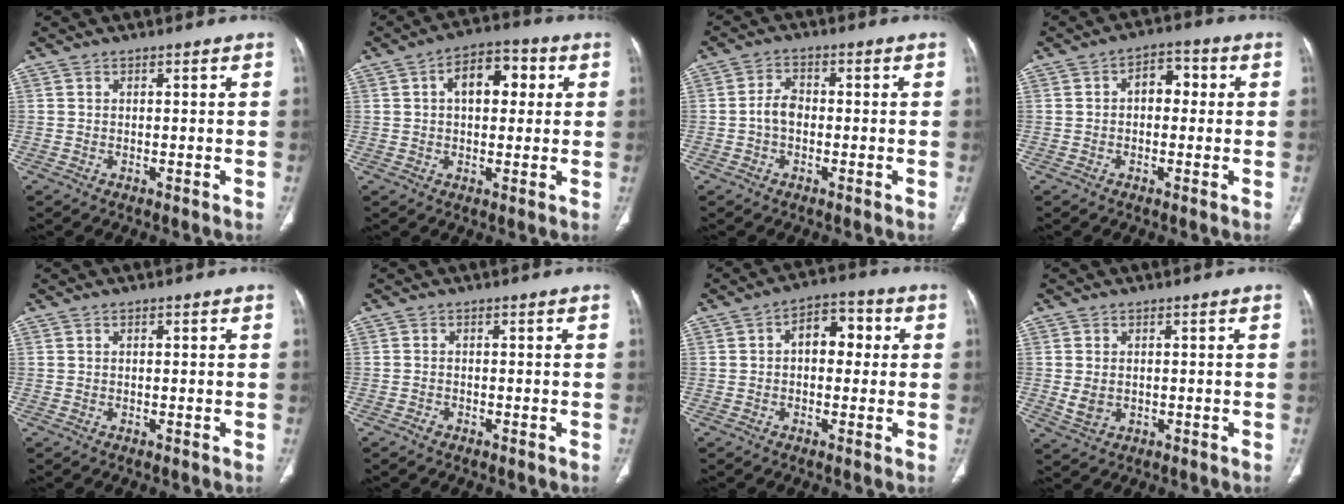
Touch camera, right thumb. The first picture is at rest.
{"total": 9.5, "force": [2.3, 5.5, 7.4], "torque": [-0.087, 0.018, 0.030]}
{"total": 3.7, "force": [-0.7, 2.6, 2.6], "torque": [-0.042, 0.014, -0.019]}
{"total": 5.4, "force": [0.4, 3.6, 4.0], "torque": [-0.037, 0.020, -0.003]}
{"total": 0.5, "force": [0.2, 0.2, 0.4], "torque": [-0.009, 0.005, 0.003]}
{"total": 0.9, "force": [-0.6, 0.6, 0.2], "torque": [-0.004, 0.003, -0.014]}
{"total": 7.9, "force": [1.0, 5.0, 6.0], "torque": [-0.059, 0.026, 0.007]}
{"total": 3.4, "force": [-0.1, 2.6, 2.2], "torque": [-0.040, -0.003, 0.008]}